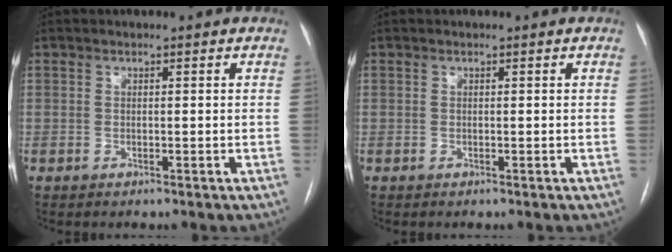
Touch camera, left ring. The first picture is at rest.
{"total": 0.0}